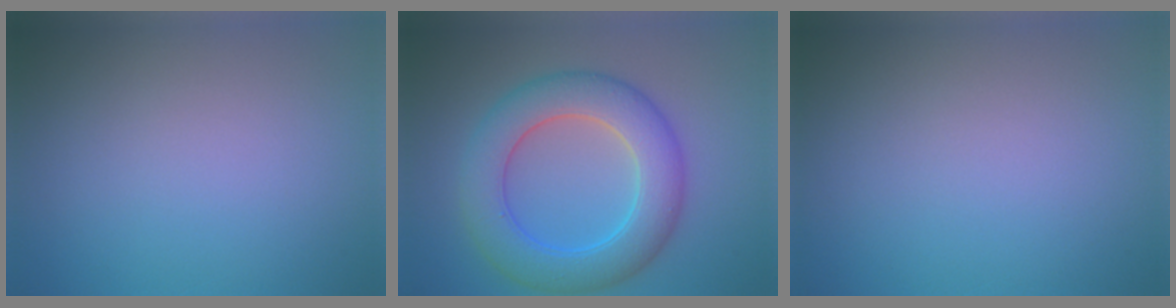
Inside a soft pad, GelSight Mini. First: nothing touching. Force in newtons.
{"total": 7.4, "press": 7.4, "slide": 0.1}
{"total": 0.0}